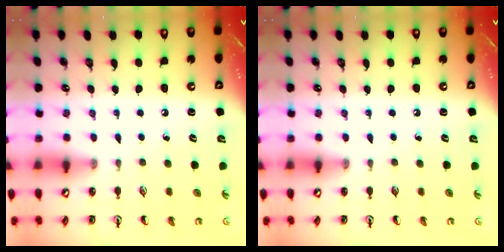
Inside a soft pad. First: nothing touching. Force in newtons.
{"total": 0.0}